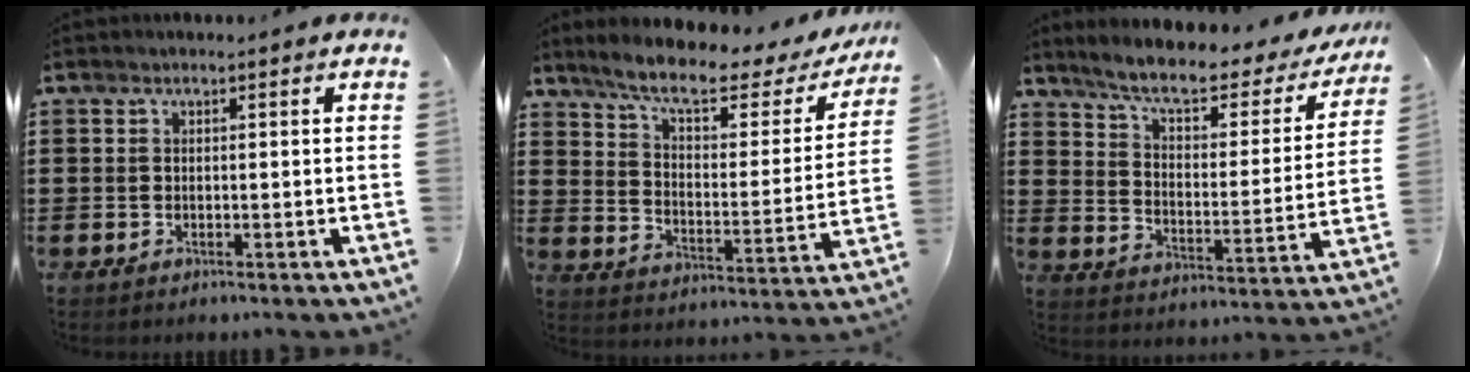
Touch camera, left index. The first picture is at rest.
{"total": 8.1, "force": [6.2, 1.4, 5.1], "torque": [-0.114, -0.030, 0.101]}
{"total": 7.0, "force": [5.6, 1.2, 4.0], "torque": [-0.093, -0.031, 0.089]}